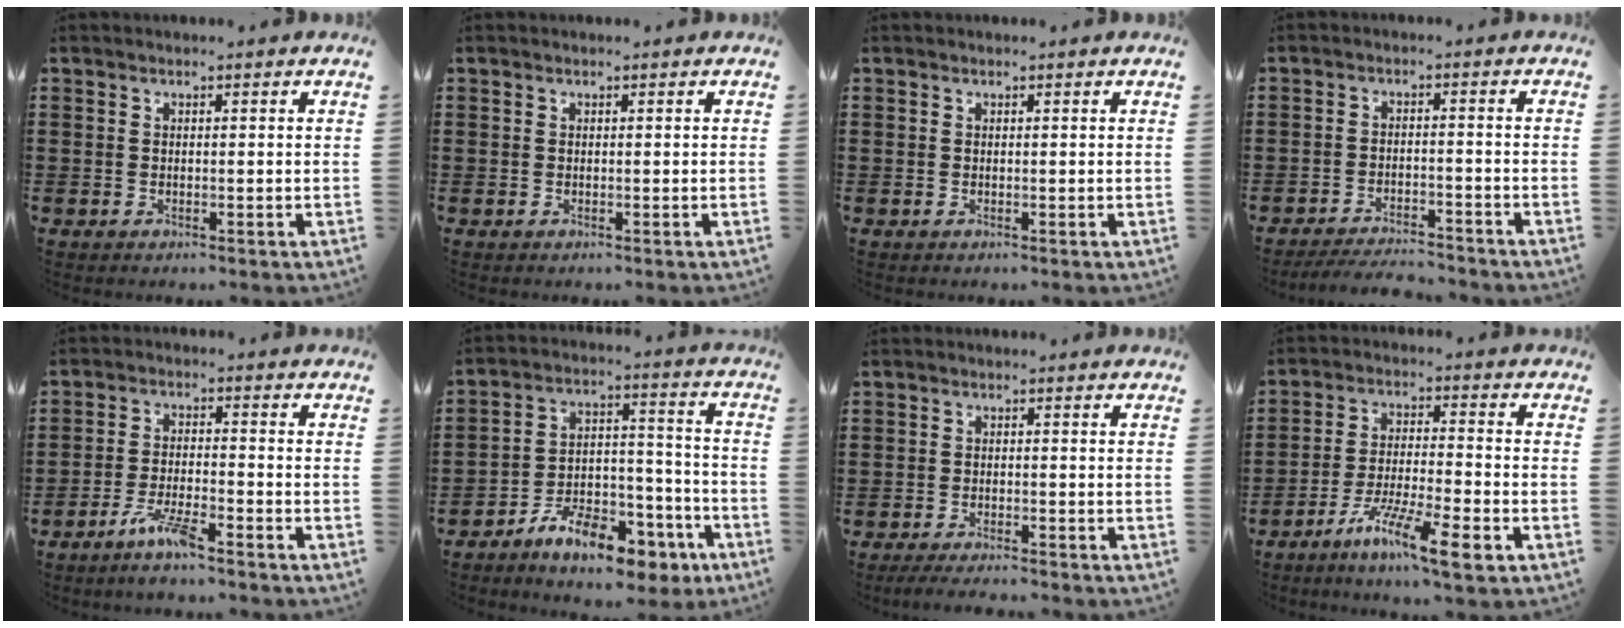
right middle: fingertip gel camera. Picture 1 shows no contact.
{"total": 0.0}
{"total": 0.0}
{"total": 4.0, "force": [-3.9, 0.2, 0.7], "torque": [-0.013, 0.002, -0.079]}
{"total": 5.1, "force": [-3.8, 0.7, 3.4], "torque": [-0.076, -0.002, -0.072]}
{"total": 10.7, "force": [-8.4, 4.2, 4.9], "torque": [-0.075, 0.044, -0.153]}
{"total": 2.1, "force": [-2.1, -0.1, 0.5], "torque": [-0.009, 0.000, -0.041]}
{"total": 9.3, "force": [-6.5, 1.2, 6.6], "torque": [-0.121, 0.001, -0.121]}